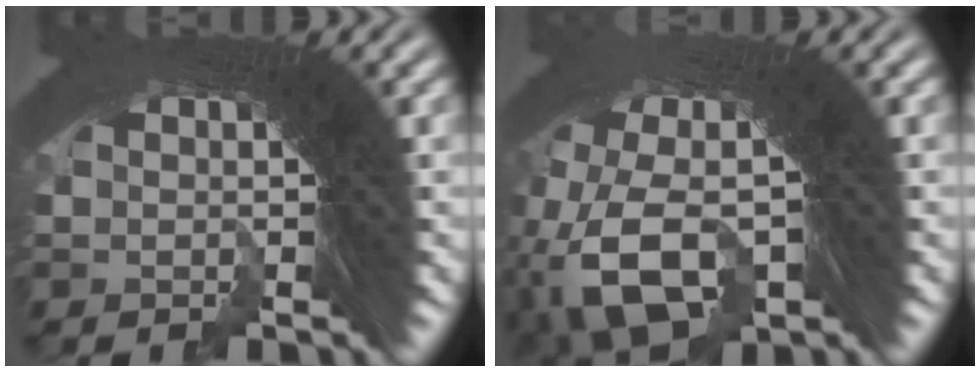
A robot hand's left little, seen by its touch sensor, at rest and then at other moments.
{"total": 9.9, "force": [-3.6, 7.6, 5.3], "torque": [-0.142, -0.047, -0.046]}